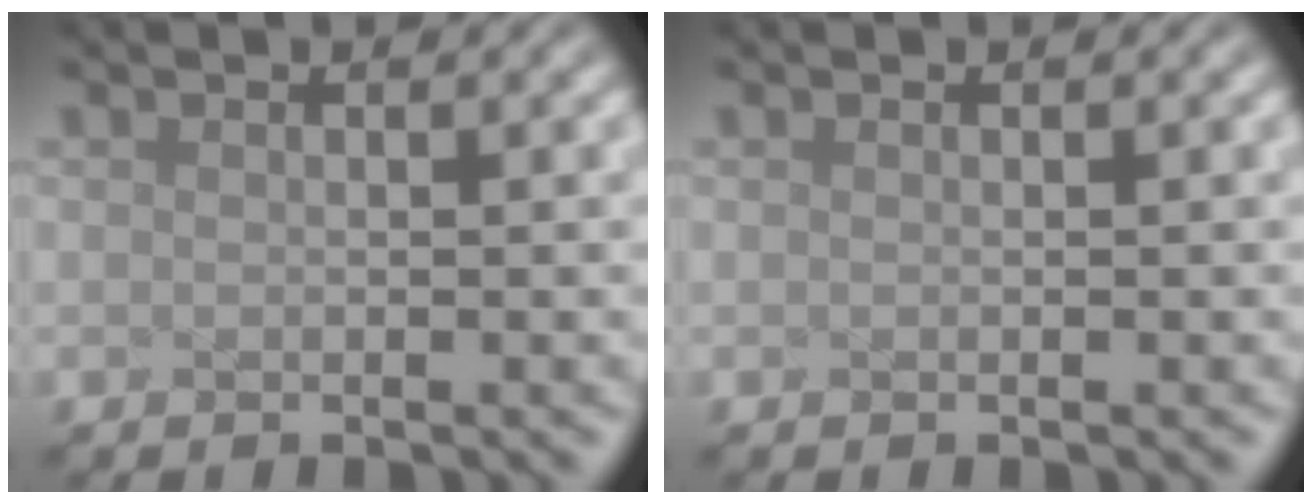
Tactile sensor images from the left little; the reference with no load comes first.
{"total": 0.0}